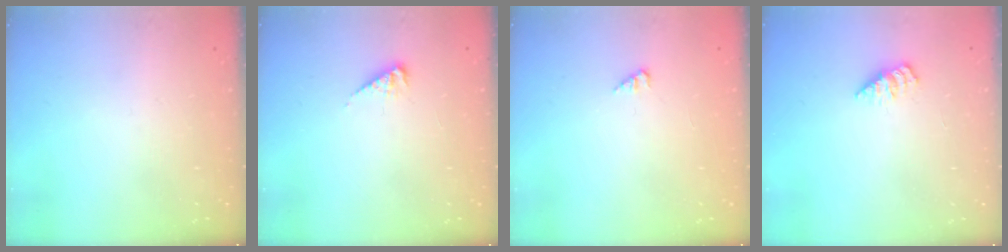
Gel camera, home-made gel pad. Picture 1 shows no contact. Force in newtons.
{"total": 2.9, "press": 2.9, "slide": 0.4}
{"total": 0.9, "press": 0.9, "slide": 0.2}
{"total": 1.6, "press": 1.6, "slide": 0.3}